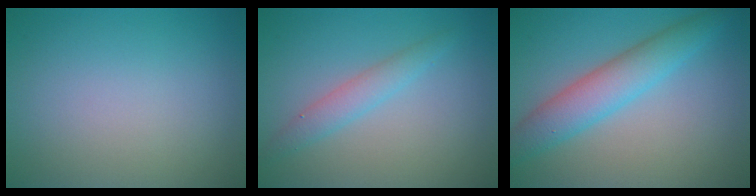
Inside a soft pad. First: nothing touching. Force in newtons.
{"total": 2.2, "press": 2.2, "slide": 0.0}
{"total": 4.8, "press": 4.8, "slide": 0.3}